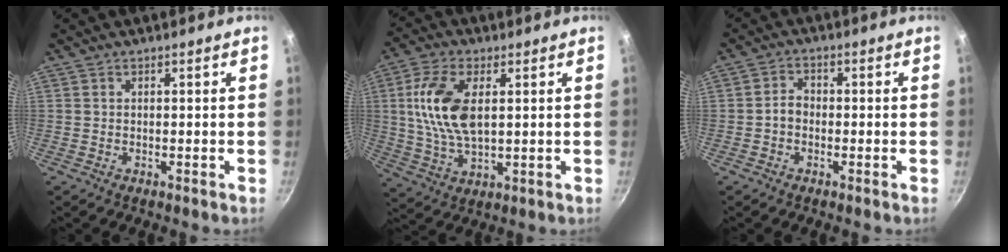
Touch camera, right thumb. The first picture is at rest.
{"total": 12.7, "force": [2.4, 6.5, 10.6], "torque": [-0.203, -0.002, 0.047]}
{"total": 2.9, "force": [-0.8, 2.2, 1.7], "torque": [-0.021, 0.017, -0.021]}